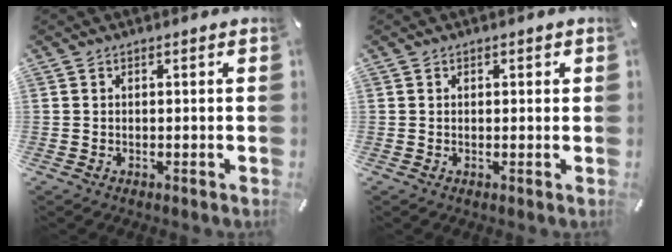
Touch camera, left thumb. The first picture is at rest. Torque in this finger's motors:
{"motor_torque": [-0.05, -0.28, -0.11, -0.01, 0.01]}